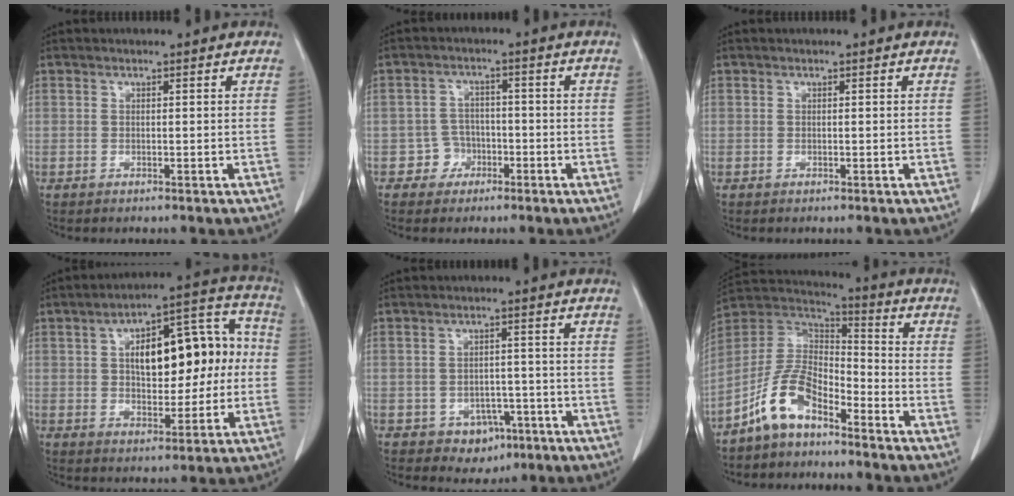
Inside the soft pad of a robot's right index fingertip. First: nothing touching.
{"total": 3.6, "force": [-1.7, 3.1, 0.0], "torque": [0.009, 0.016, -0.030]}
{"total": 0.0}
{"total": 16.9, "force": [1.3, 7.4, 15.1], "torque": [-0.224, 0.049, 0.027]}
{"total": 4.8, "force": [-2.5, 3.7, 1.9], "torque": [-0.018, 0.009, -0.024]}
{"total": 10.1, "force": [-6.7, 4.7, 5.9], "torque": [-0.132, 0.025, -0.135]}